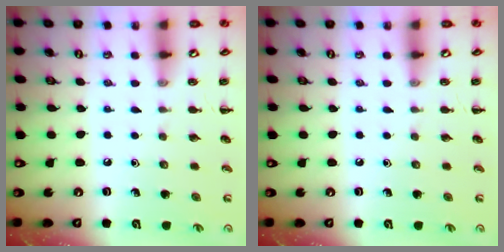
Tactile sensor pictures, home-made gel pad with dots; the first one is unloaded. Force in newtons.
{"total": 0.0}